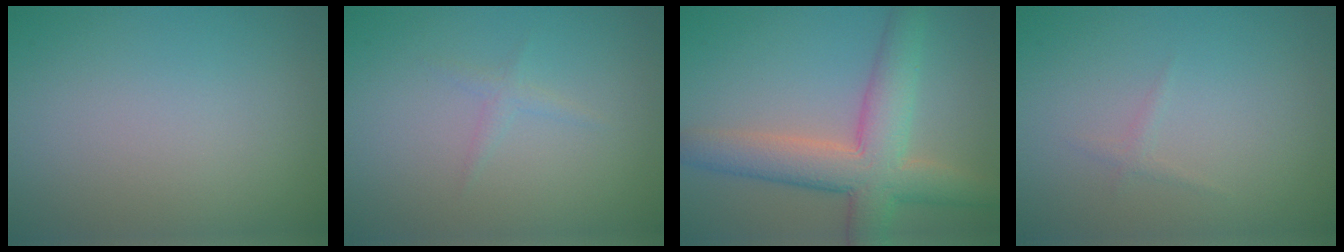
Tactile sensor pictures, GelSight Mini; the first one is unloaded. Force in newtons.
{"total": 0.9, "press": 0.9, "slide": 0.1}
{"total": 7.2, "press": 7.2, "slide": 0.4}
{"total": 0.6, "press": 0.6, "slide": 0.0}